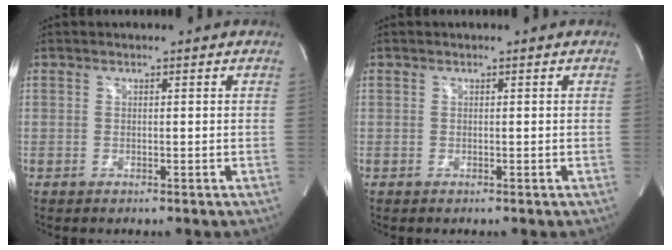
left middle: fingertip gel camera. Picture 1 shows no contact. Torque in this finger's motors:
{"motor_torque": [0.01, 0.01, 0.00, 0.00]}